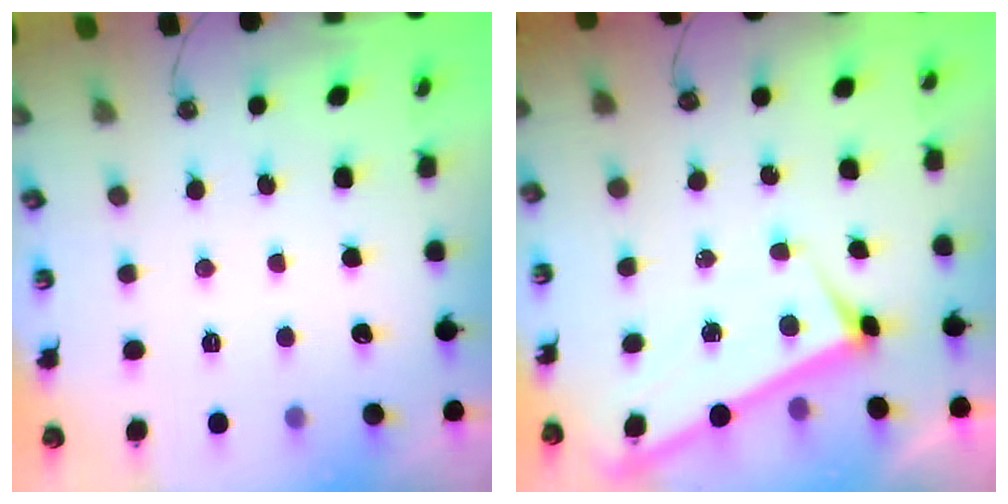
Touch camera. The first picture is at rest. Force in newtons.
{"total": 3.2, "press": 3.2, "slide": 0.2}